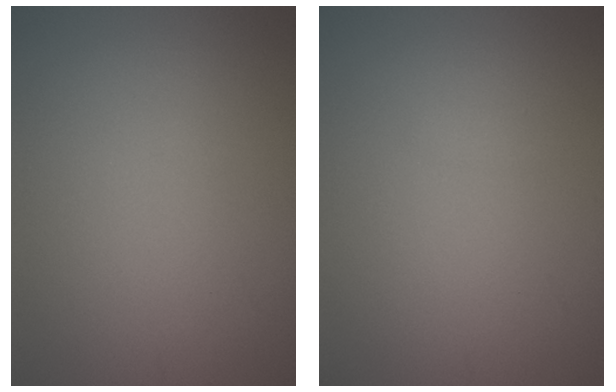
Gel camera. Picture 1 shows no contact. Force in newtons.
{"total": 0.5, "press": 0.5, "slide": 0.0}